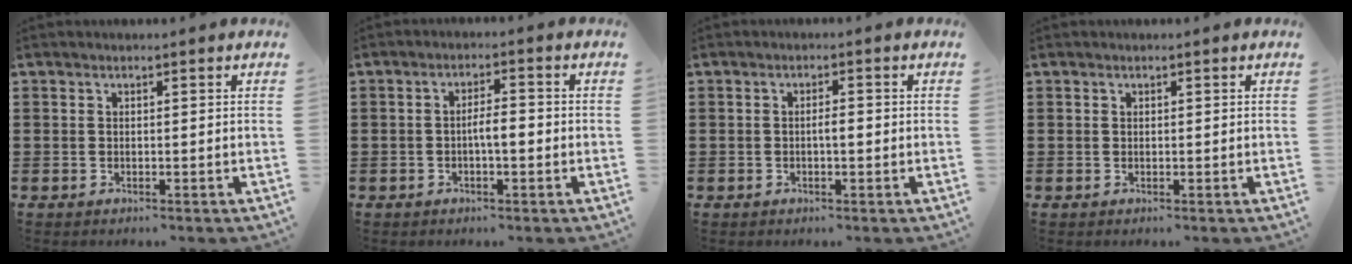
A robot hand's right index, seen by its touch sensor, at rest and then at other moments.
{"total": 3.3, "force": [-0.7, 0.9, 3.1], "torque": [-0.055, 0.004, -0.014]}
{"total": 1.8, "force": [-0.3, 0.4, 1.7], "torque": [-0.031, 0.000, -0.005]}
{"total": 0.0}